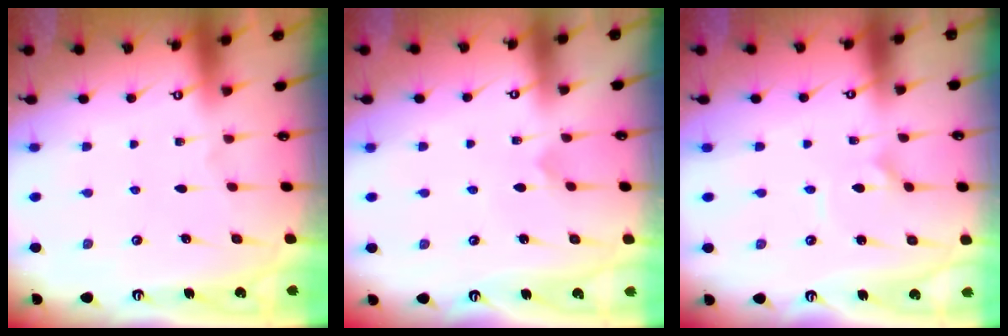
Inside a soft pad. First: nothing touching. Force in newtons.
{"total": 2.7, "press": 2.7, "slide": 0.3}
{"total": 1.4, "press": 1.3, "slide": 0.6}